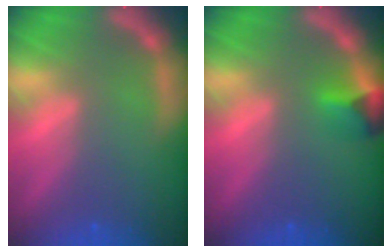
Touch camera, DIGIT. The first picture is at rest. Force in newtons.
{"total": 2.4}